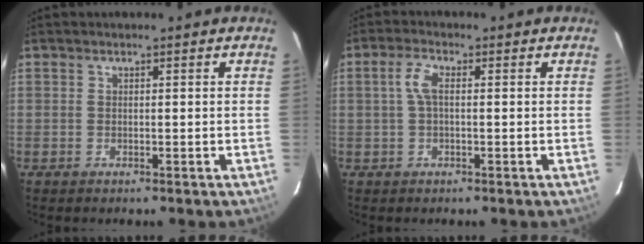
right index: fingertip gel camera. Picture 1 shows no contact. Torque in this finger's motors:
{"motor_torque": [0.27, -0.05, 0.28, 0.07]}